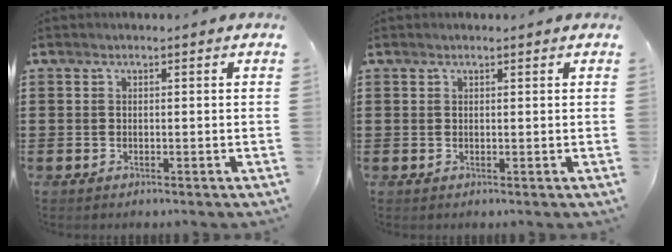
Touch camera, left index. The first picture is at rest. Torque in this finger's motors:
{"motor_torque": [2.14, 0.00, -0.02, -0.06]}